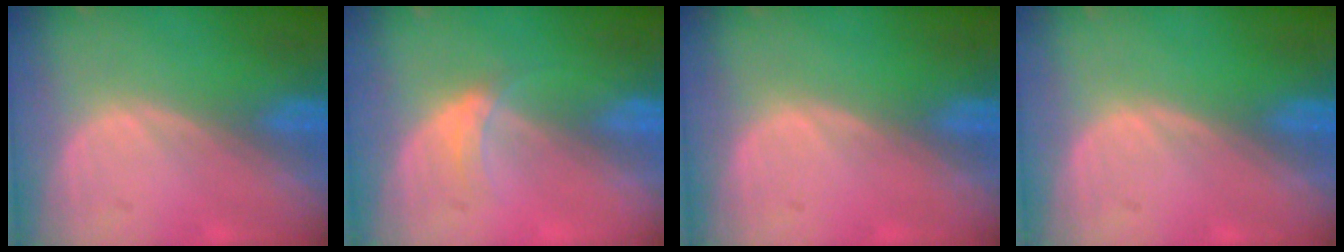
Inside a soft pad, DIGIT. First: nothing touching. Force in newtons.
{"total": 2.6, "press": 2.2, "slide": 1.4}
{"total": 0.0}
{"total": 0.0}